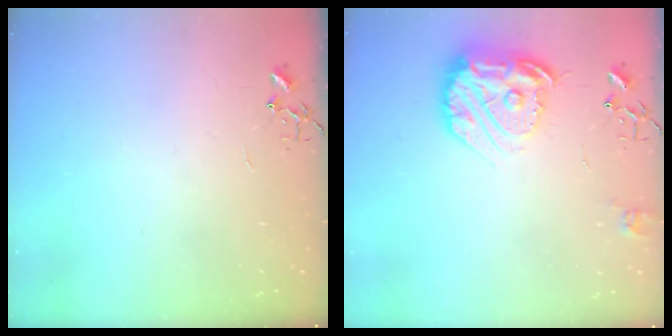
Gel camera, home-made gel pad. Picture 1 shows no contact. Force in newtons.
{"total": 17.2, "press": 17.1, "slide": 1.4}